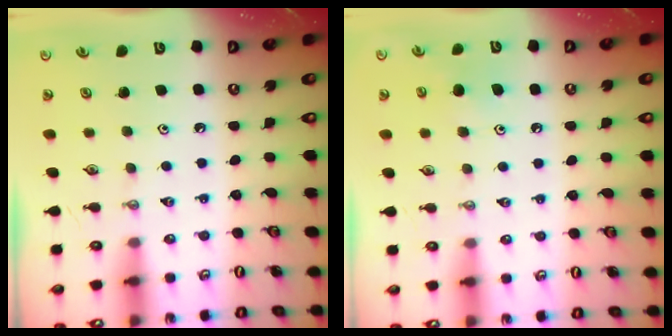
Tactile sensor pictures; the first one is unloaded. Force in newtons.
{"total": 6.4, "press": 6.4, "slide": 0.4}